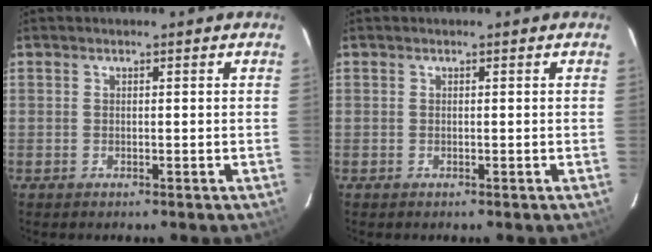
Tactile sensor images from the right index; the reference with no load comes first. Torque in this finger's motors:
{"motor_torque": [0.00, 0.00, 0.03, 0.00]}